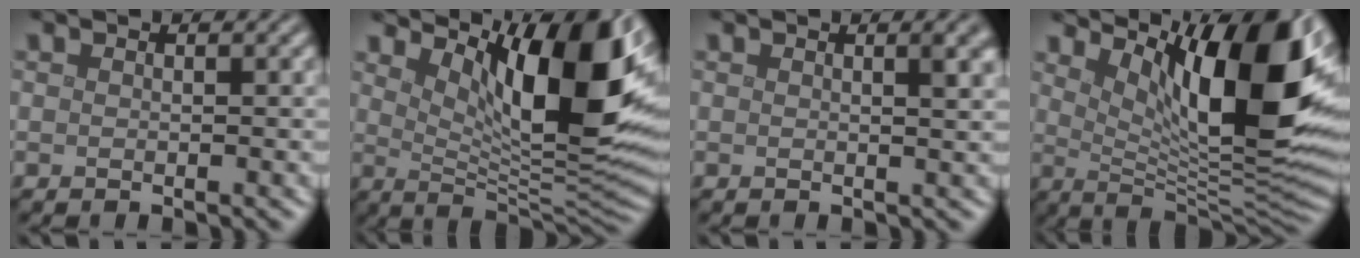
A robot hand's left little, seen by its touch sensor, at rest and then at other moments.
{"total": 12.7, "force": [5.3, 4.0, 10.8], "torque": [-0.147, -0.009, 0.089]}
{"total": 1.8, "force": [0.7, 0.5, 1.6], "torque": [-0.012, 0.004, 0.006]}
{"total": 13.9, "force": [5.2, 4.1, 12.2], "torque": [-0.155, -0.008, 0.085]}